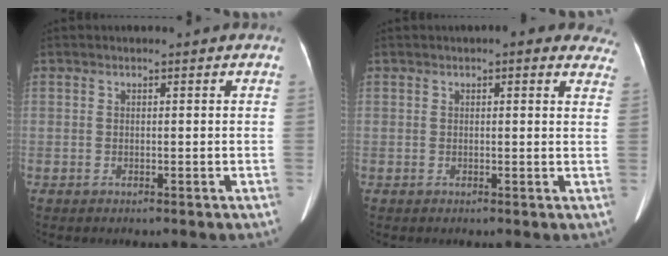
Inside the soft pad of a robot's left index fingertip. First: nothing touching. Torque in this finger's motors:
{"motor_torque": [0.03, -0.03, 0.00, 0.00]}